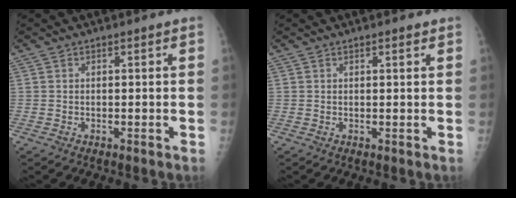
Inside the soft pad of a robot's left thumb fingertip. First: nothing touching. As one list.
[{"total": 1.1, "force": [0.7, 0.3, 0.7], "torque": [-0.010, -0.003, 0.010]}]